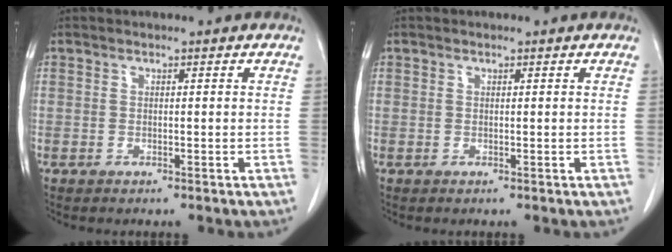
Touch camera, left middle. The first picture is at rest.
{"total": 0.0}